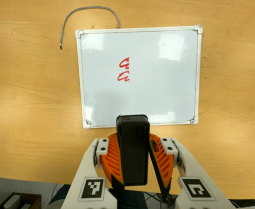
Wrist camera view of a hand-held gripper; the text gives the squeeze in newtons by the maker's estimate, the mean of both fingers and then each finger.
{"total": 9.2, "left": 9.3, "right": 9.0}